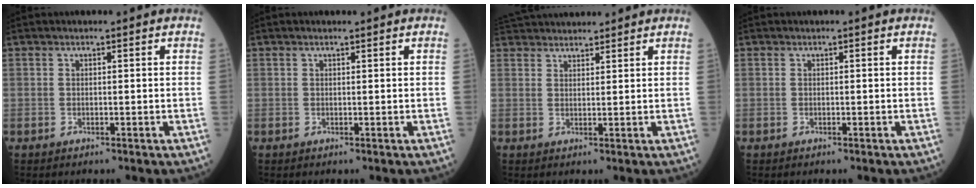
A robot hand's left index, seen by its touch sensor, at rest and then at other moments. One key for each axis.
{"total": 0.7, "fx": 0.6, "fy": 0.1, "fz": 0.5, "tx": -0.011, "ty": 0.003, "tz": 0.009}
{"total": 9.5, "fx": 8.9, "fy": 2.0, "fz": 2.6, "tx": -0.040, "ty": 0.039, "tz": 0.144}
{"total": 0.0}